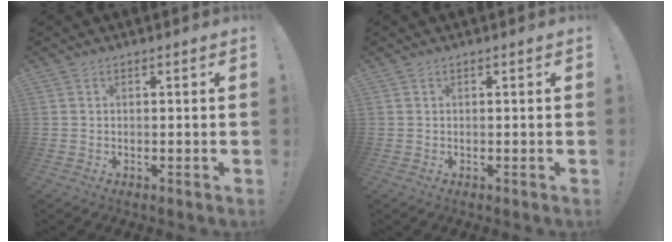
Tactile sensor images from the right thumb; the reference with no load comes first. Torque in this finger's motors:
{"motor_torque": [0.00, 0.00, -0.13, 0.08, 0.00]}